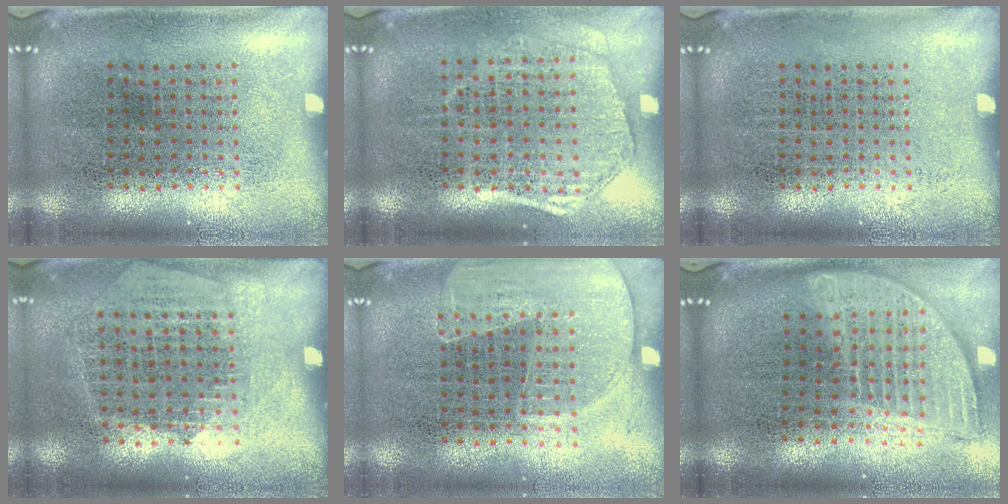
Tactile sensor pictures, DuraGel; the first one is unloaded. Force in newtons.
{"total": 1.5, "press": 1.4, "slide": 0.6}
{"total": 0.0}
{"total": 1.3, "press": 1.2, "slide": 0.6}
{"total": 1.6, "press": 1.4, "slide": 0.8}
{"total": 1.8, "press": 1.5, "slide": 1.0}